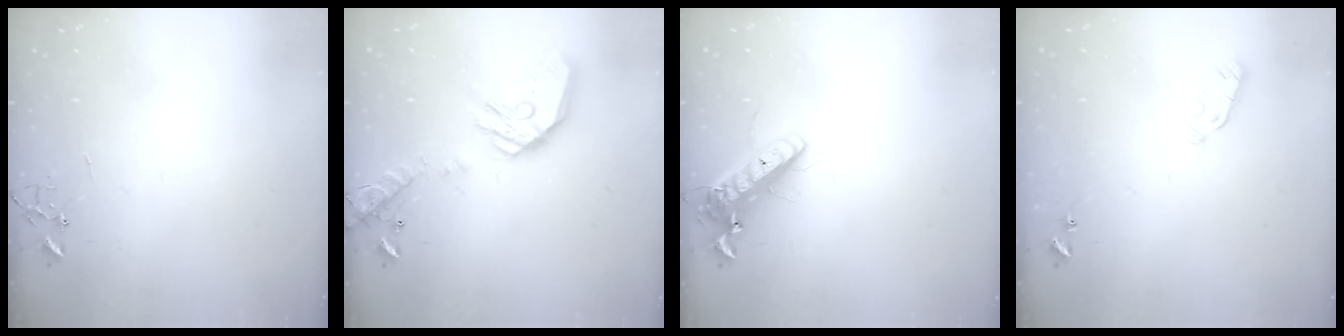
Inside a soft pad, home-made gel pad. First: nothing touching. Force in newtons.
{"total": 19.0, "press": 18.9, "slide": 2.0}
{"total": 14.3, "press": 14.1, "slide": 2.6}
{"total": 3.8, "press": 3.7, "slide": 0.8}